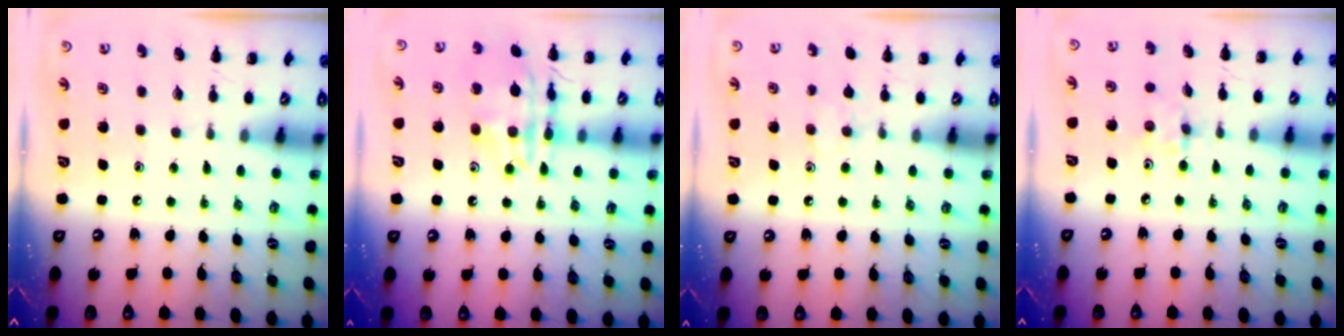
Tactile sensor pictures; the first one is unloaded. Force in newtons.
{"total": 15.4, "press": 15.3, "slide": 1.2}
{"total": 6.5, "press": 6.2, "slide": 1.9}
{"total": 2.4, "press": 2.3, "slide": 0.8}